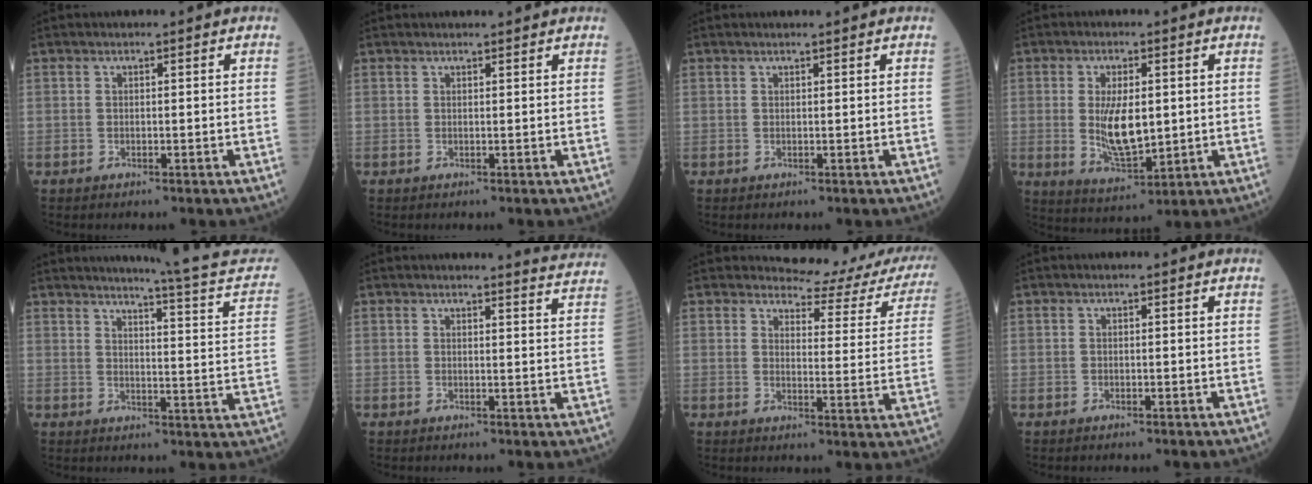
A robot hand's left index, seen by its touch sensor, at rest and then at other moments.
{"total": 2.1, "force": [2.1, 0.1, 0.4], "torque": [-0.008, 0.011, 0.025]}
{"total": 0.9, "force": [0.8, -0.1, 0.3], "torque": [-0.010, 0.000, 0.014]}
{"total": 8.2, "force": [0.4, 3.2, 7.5], "torque": [-0.149, -0.011, 0.015]}
{"total": 14.6, "force": [13.7, -0.6, 4.9], "torque": [-0.060, -0.067, 0.146]}
{"total": 5.8, "force": [5.7, -0.6, 0.2], "torque": [-0.007, -0.040, 0.045]}
{"total": 13.5, "force": [13.1, 2.7, 1.9], "torque": [0.002, -0.068, 0.123]}
{"total": 0.0}